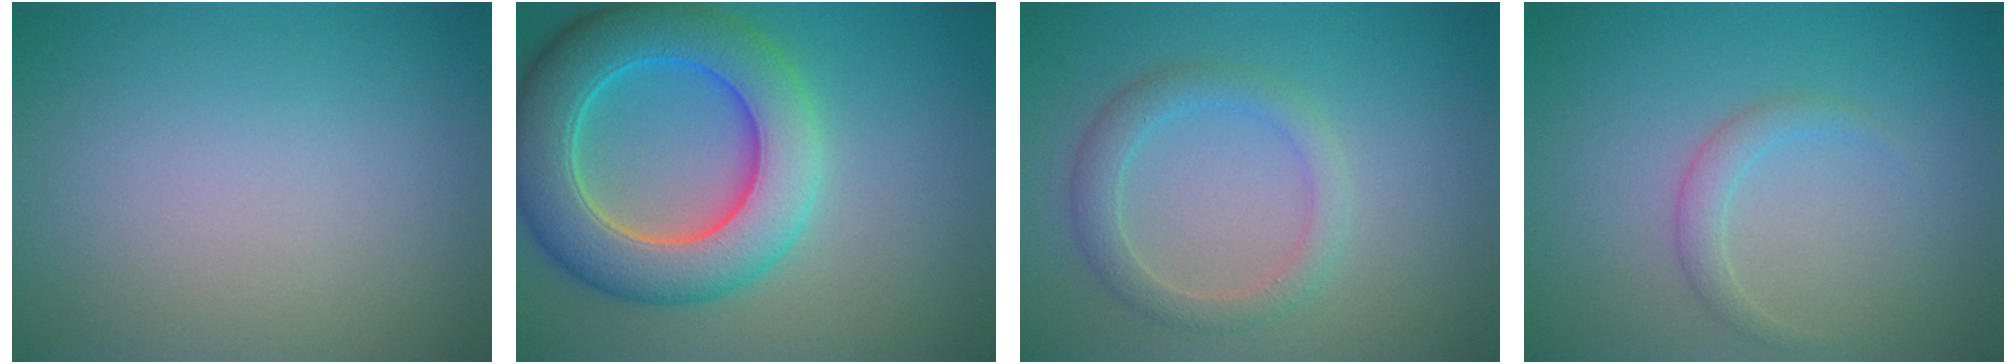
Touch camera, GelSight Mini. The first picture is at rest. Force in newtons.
{"total": 9.2, "press": 9.2, "slide": 0.3}
{"total": 2.8, "press": 2.8, "slide": 0.1}
{"total": 1.5, "press": 1.5, "slide": 0.0}